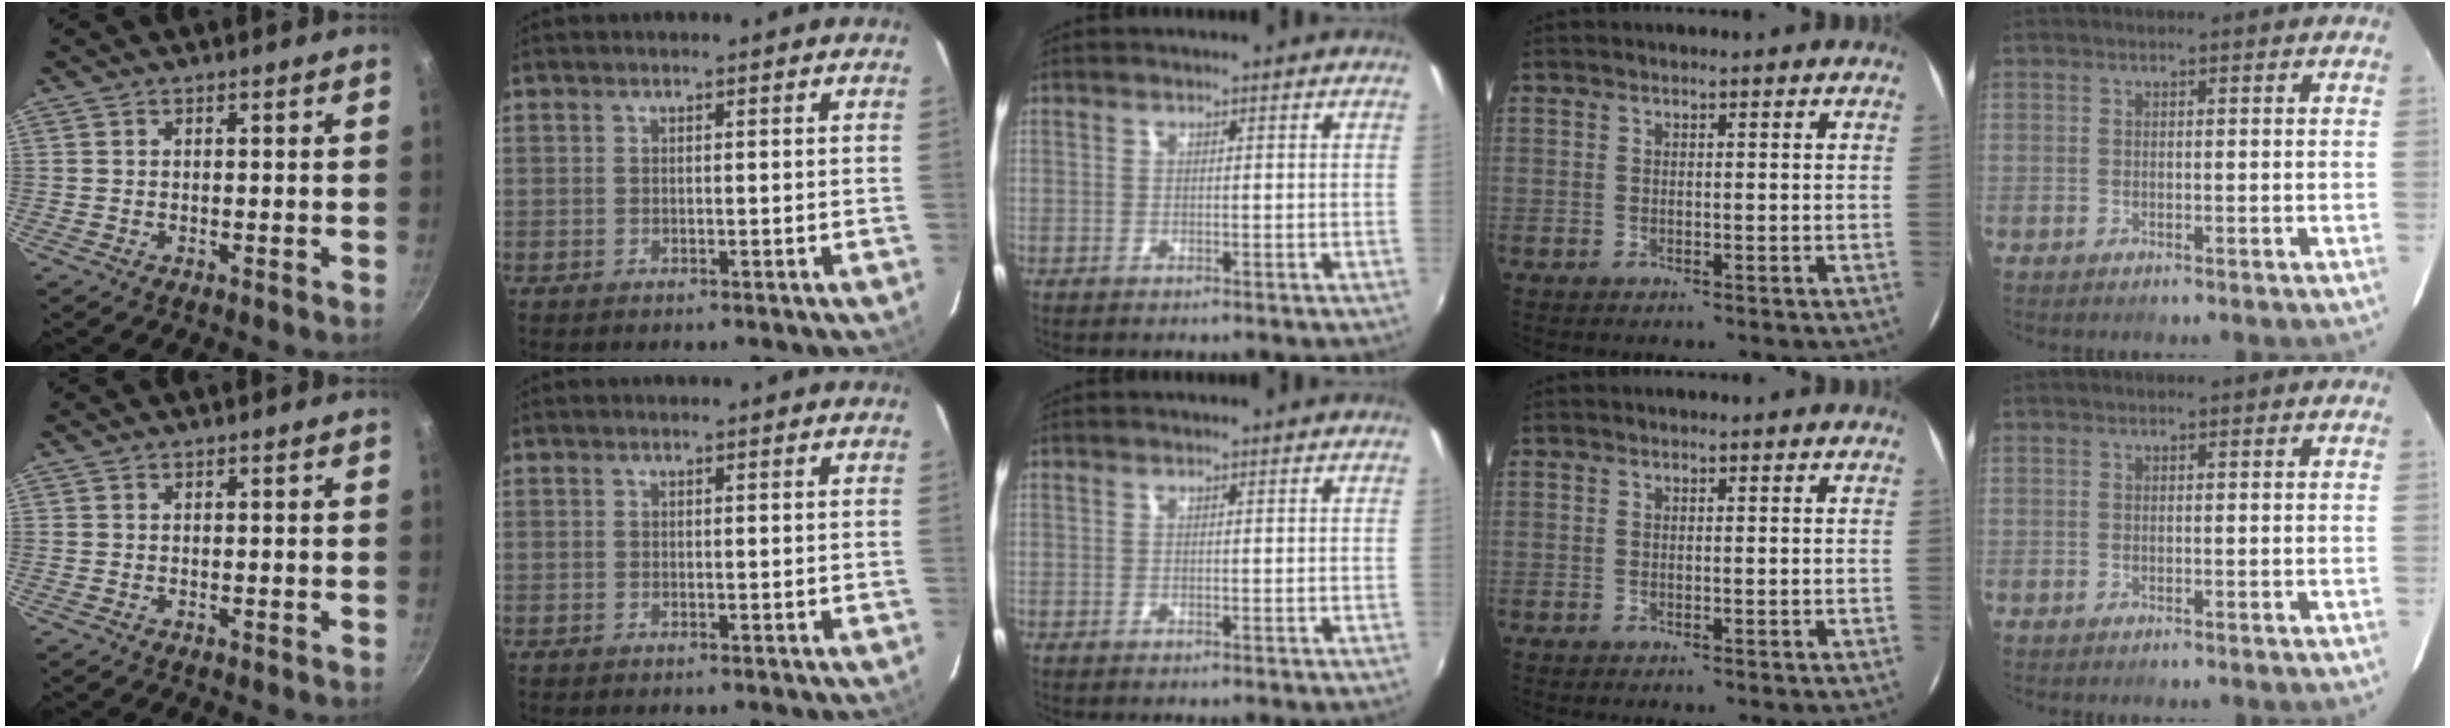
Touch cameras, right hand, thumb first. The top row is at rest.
{}